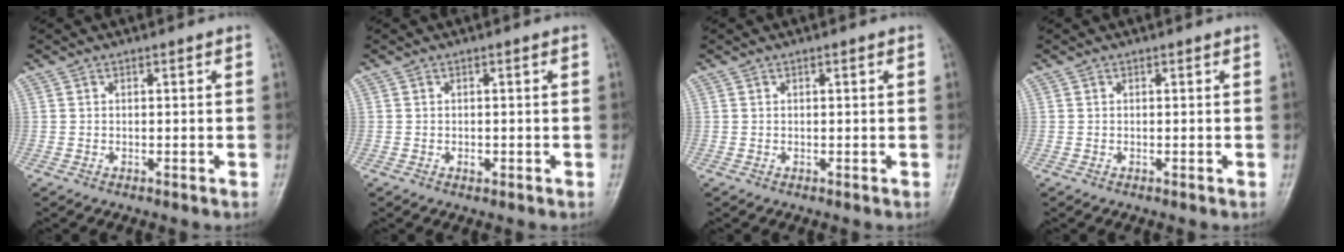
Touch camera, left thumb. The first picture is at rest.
{"total": 1.1, "force": [-0.3, 0.7, 0.8], "torque": [-0.008, 0.003, -0.004]}
{"total": 0.7, "force": [0.3, 0.1, 0.6], "torque": [-0.012, 0.002, 0.002]}
{"total": 0.0}